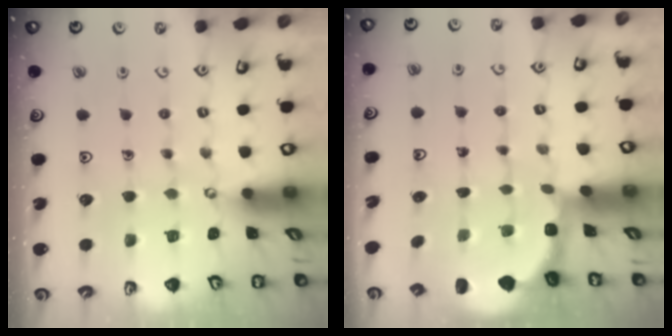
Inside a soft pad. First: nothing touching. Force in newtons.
{"total": 1.9, "press": 1.6, "slide": 1.0}